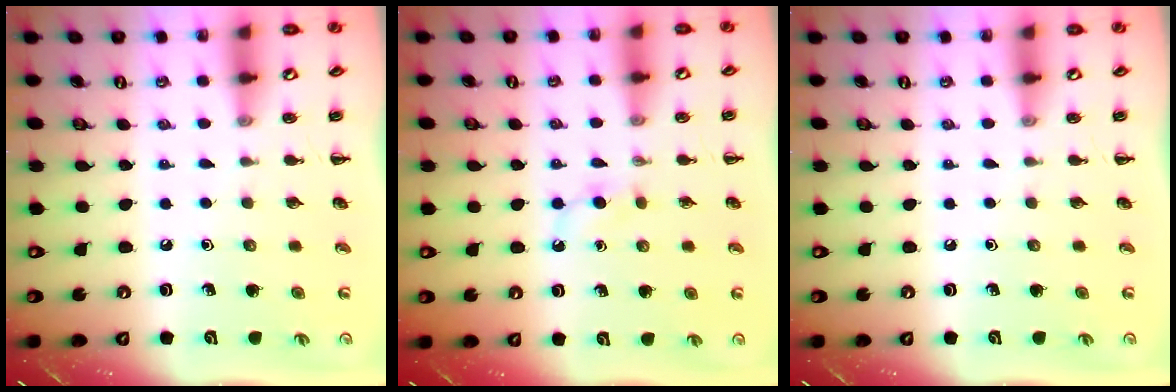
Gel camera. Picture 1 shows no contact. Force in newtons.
{"total": 2.8, "press": 2.6, "slide": 1.1}
{"total": 0.0}